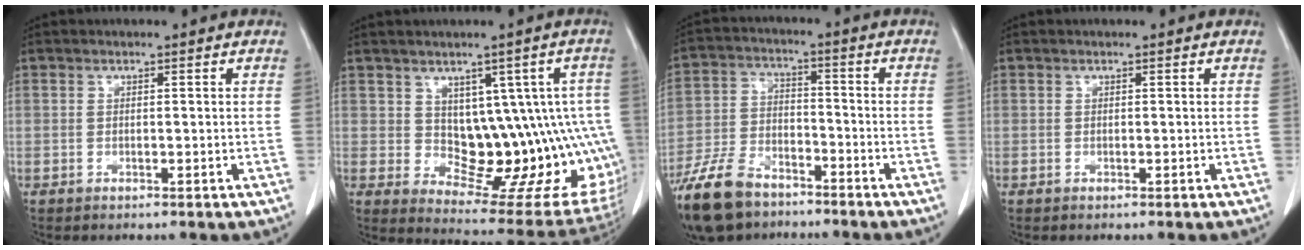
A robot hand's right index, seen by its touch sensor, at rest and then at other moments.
{"total": 15.0, "force": [0.7, 7.5, 12.9], "torque": [-0.132, 0.016, 0.030]}
{"total": 11.4, "force": [-8.5, 5.4, 5.4], "torque": [-0.117, -0.013, -0.159]}
{"total": 0.0}